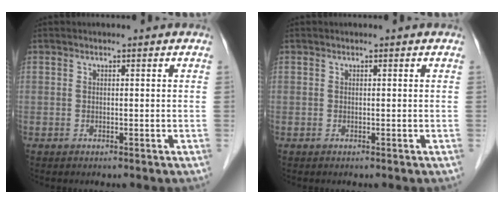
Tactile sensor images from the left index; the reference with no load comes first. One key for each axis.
{"total": 0.0}